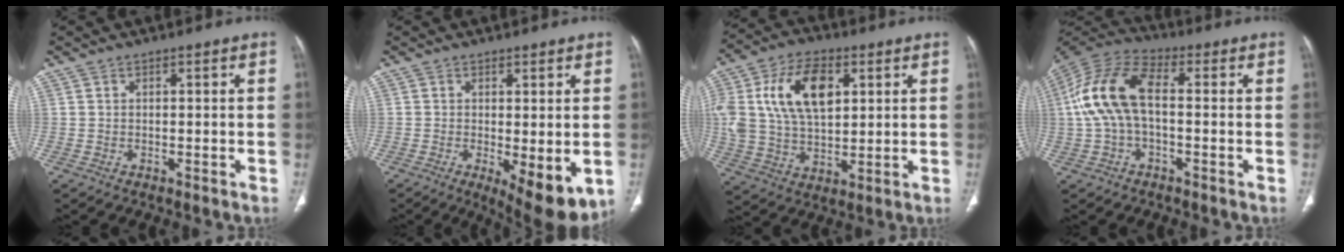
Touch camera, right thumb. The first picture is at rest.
{"total": 9.1, "force": [-2.1, 3.0, 8.3], "torque": [-0.119, -0.026, -0.024]}
{"total": 20.0, "force": [5.7, 11.8, 15.1], "torque": [-0.297, -0.005, 0.105]}
{"total": 13.6, "force": [0.0, 7.1, 11.5], "torque": [-0.244, 0.038, -0.008]}